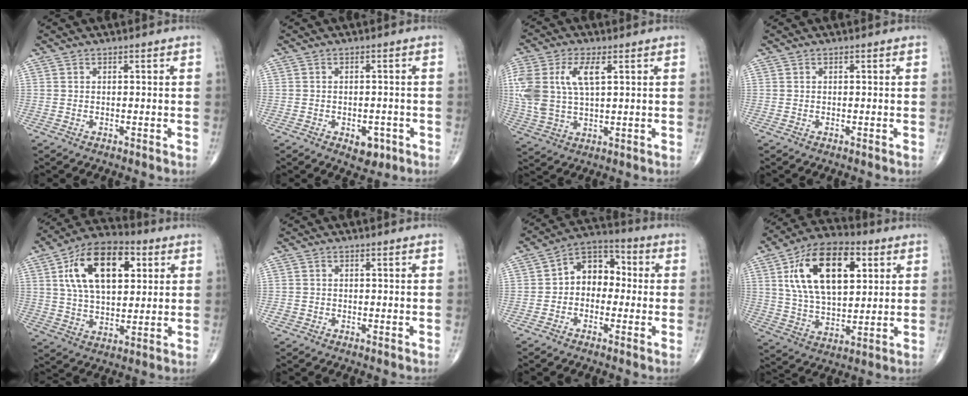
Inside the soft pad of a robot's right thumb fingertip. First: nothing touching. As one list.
[{"total": 4.0, "force": [-1.7, 2.5, 2.5], "torque": [-0.016, 0.008, -0.016]}, {"total": 13.2, "force": [3.5, 6.6, 10.8], "torque": [-0.253, 0.006, 0.074]}, {"total": 0.0}, {"total": 18.1, "force": [5.6, 10.1, 13.9], "torque": [-0.215, 0.002, 0.094]}, {"total": 1.1, "force": [-0.4, 1.0, 0.3], "torque": [-0.005, 0.003, -0.009]}, {"total": 8.9, "force": [-0.3, 6.6, 5.9], "torque": [-0.056, 0.035, -0.026]}, {"total": 20.1, "force": [6.3, 10.8, 15.8], "torque": [-0.254, -0.005, 0.109]}]